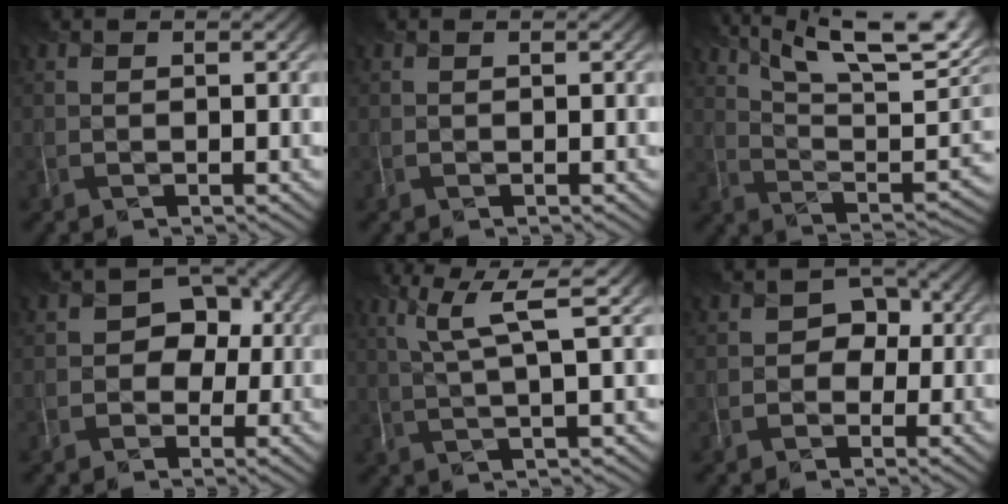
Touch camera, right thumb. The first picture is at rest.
{"total": 0.0}
{"total": 18.7, "force": [11.0, 6.3, 13.8], "torque": [-0.217, 0.030, 0.175]}
{"total": 4.7, "force": [-0.5, 4.2, 2.0], "torque": [-0.005, 0.011, -0.023]}
{"total": 5.9, "force": [2.7, 1.0, 5.1], "torque": [-0.091, 0.014, 0.054]}
{"total": 2.9, "force": [-0.7, 2.7, 0.8], "torque": [0.013, 0.007, -0.017]}